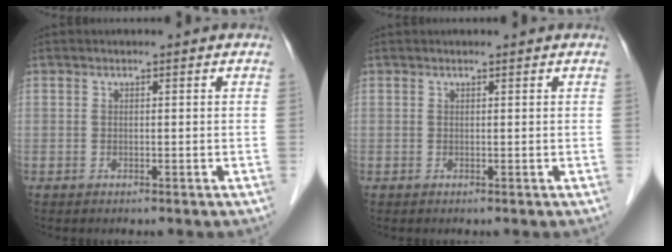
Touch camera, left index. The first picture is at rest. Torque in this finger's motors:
{"motor_torque": [0.09, -0.01, 0.00, 0.00]}